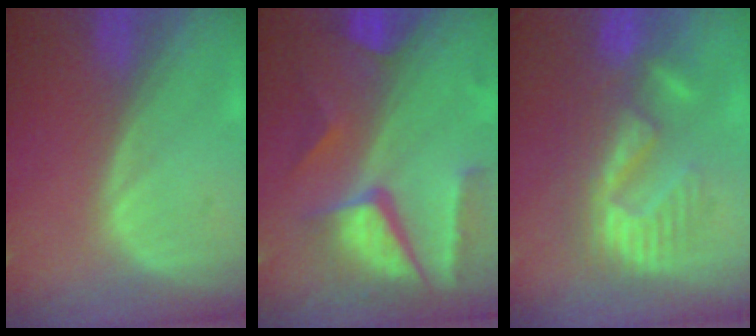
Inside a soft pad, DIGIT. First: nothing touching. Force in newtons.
{"total": 10.3, "press": 8.8, "slide": 5.5}
{"total": 8.7, "press": 8.6, "slide": 1.5}